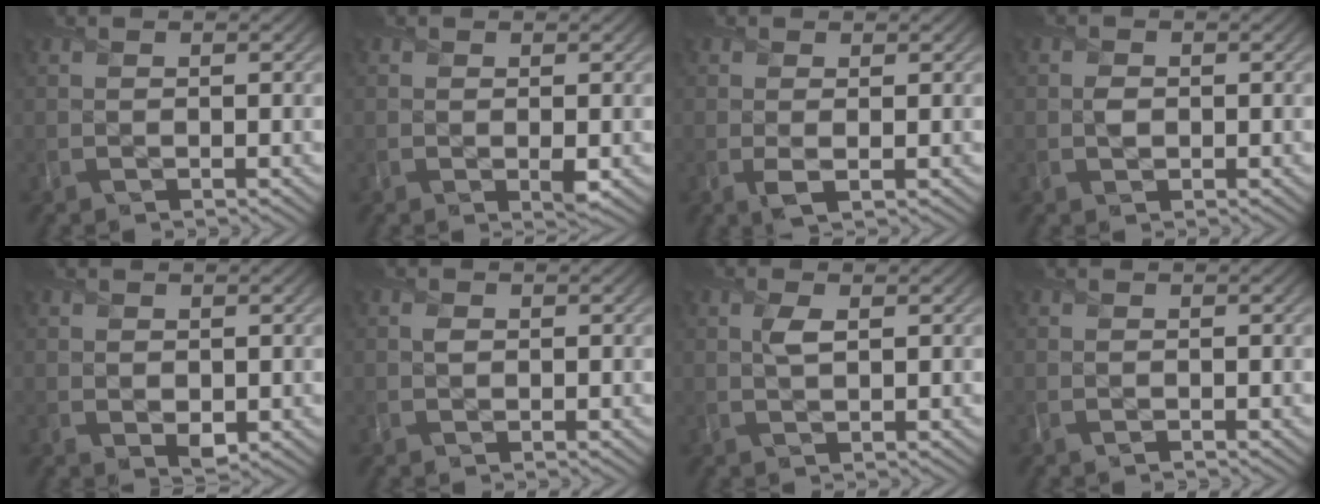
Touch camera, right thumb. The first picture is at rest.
{"total": 1.2, "force": [-0.1, 0.7, 1.0], "torque": [-0.017, -0.010, -0.003]}
{"total": 1.4, "force": [0.0, 0.6, 1.3], "torque": [-0.031, -0.005, -0.003]}
{"total": 1.4, "force": [-0.1, 1.2, 0.8], "torque": [-0.015, -0.006, -0.006]}
{"total": 1.8, "force": [0.1, 1.4, 1.2], "torque": [-0.025, -0.009, 0.005]}
{"total": 0.9, "force": [0.1, 0.8, 0.4], "torque": [-0.010, -0.003, -0.002]}
{"total": 2.1, "force": [0.6, 1.0, 1.8], "torque": [-0.042, -0.003, 0.010]}
{"total": 0.6, "force": [-0.4, 0.4, 0.3], "torque": [-0.006, -0.005, -0.009]}